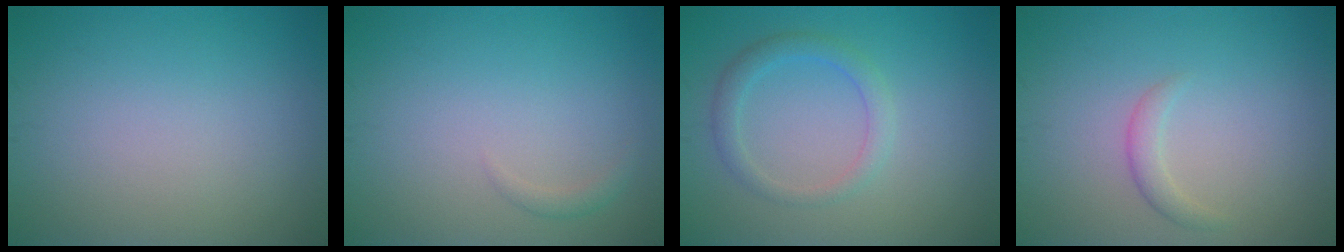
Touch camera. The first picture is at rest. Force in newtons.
{"total": 0.8, "press": 0.8, "slide": 0.1}
{"total": 2.3, "press": 2.3, "slide": 0.2}
{"total": 1.3, "press": 1.3, "slide": 0.1}